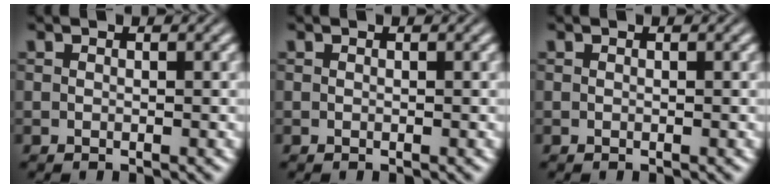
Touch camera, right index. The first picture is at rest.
{"total": 0.0}
{"total": 0.0}